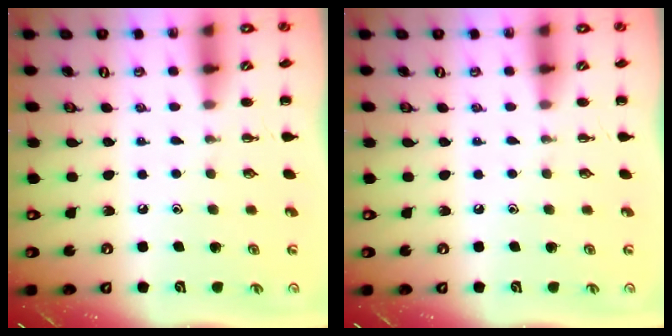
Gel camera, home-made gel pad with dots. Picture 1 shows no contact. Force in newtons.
{"total": 0.0}